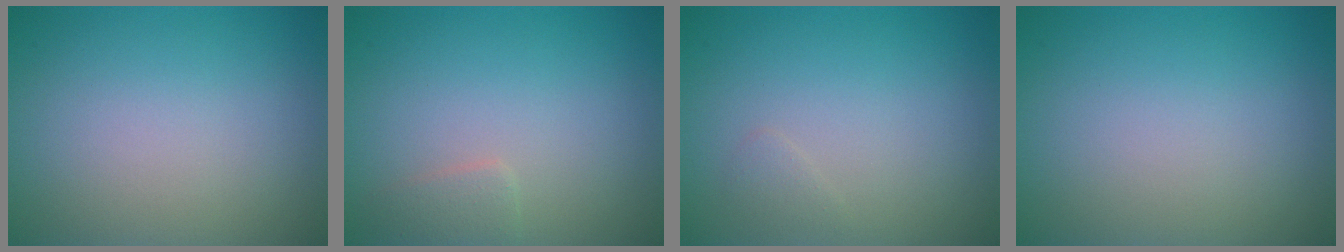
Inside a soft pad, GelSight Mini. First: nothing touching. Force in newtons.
{"total": 1.2, "press": 1.2, "slide": 0.0}
{"total": 0.6, "press": 0.6, "slide": 0.0}
{"total": 0.0}